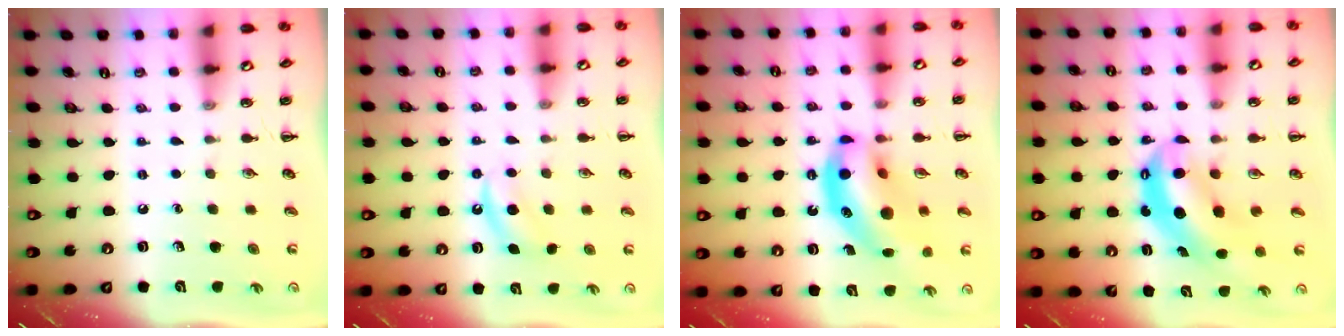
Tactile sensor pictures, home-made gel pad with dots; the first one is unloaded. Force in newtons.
{"total": 5.7, "press": 5.5, "slide": 1.5}
{"total": 15.5, "press": 15.1, "slide": 3.8}
{"total": 8.1, "press": 7.9, "slide": 1.7}